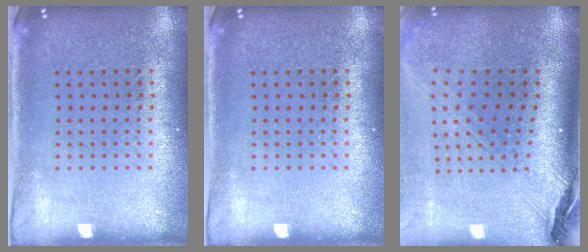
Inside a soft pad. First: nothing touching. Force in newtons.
{"total": 0.0}
{"total": 3.0, "press": 2.1, "slide": 2.0}